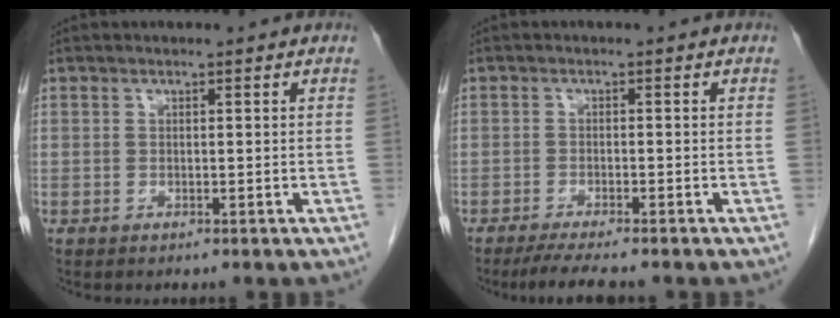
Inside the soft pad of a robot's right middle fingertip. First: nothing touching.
{"total": 5.5, "force": [-4.6, 0.4, 3.0], "torque": [-0.048, -0.013, -0.073]}